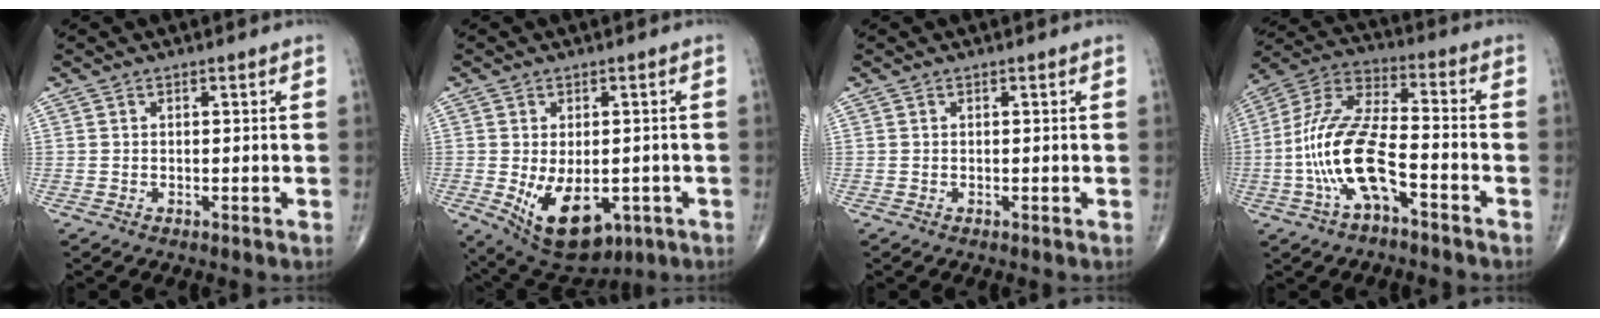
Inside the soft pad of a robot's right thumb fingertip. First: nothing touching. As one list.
[{"total": 13.1, "force": [-3.8, 7.7, 9.9], "torque": [-0.147, -0.008, -0.035]}, {"total": 0.0}, {"total": 15.6, "force": [-5.2, 6.0, 13.4], "torque": [-0.286, 0.047, -0.099]}]